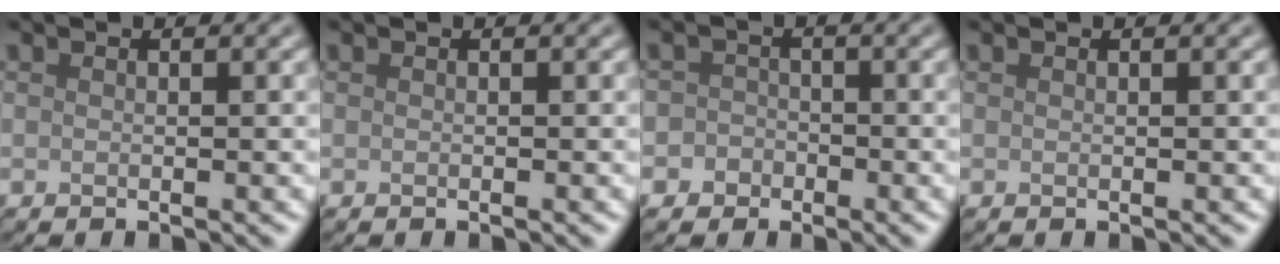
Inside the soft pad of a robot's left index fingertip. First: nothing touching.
{"total": 0.0}
{"total": 2.5, "force": [-1.2, 2.2, 0.1], "torque": [0.032, 0.006, -0.031]}
{"total": 0.0}